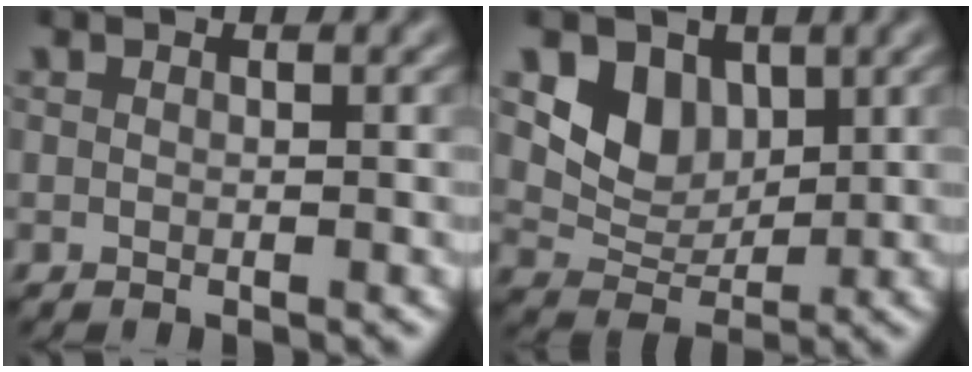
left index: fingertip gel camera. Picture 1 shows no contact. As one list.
[{"total": 3.8, "force": [1.1, 3.1, 2.0], "torque": [-0.036, -0.010, 0.022]}]